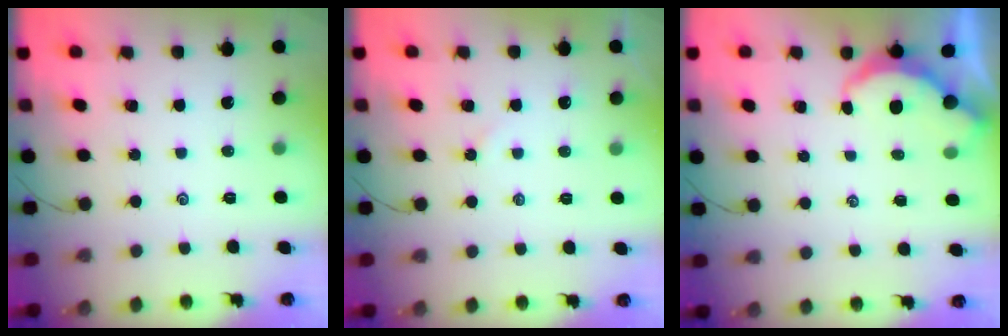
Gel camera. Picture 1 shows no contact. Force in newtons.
{"total": 3.8, "press": 3.8, "slide": 0.4}
{"total": 3.2, "press": 3.2, "slide": 0.4}